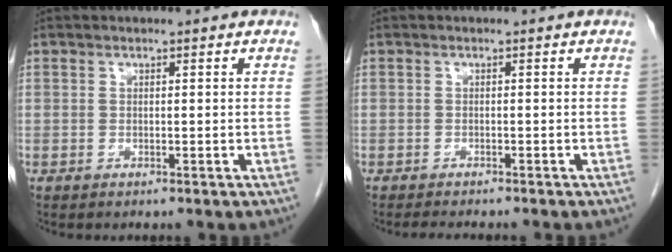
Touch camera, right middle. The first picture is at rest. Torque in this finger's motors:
{"motor_torque": [0.01, 0.02, -0.09, 0.00]}